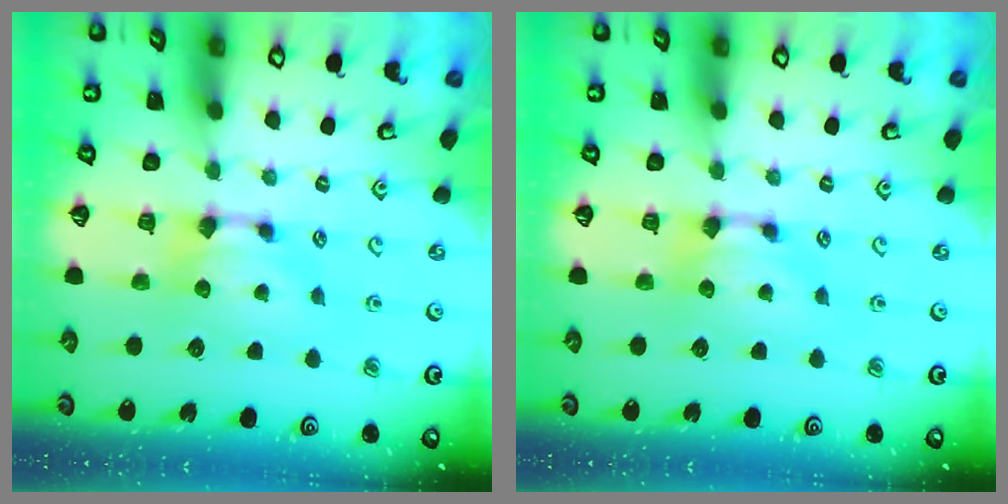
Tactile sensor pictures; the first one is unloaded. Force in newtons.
{"total": 0.0}